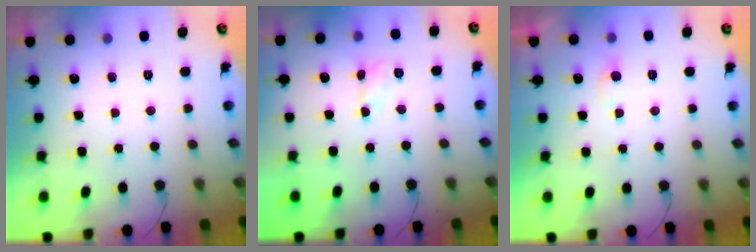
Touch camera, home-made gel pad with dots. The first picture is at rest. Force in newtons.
{"total": 2.8, "press": 2.8, "slide": 0.4}
{"total": 3.8, "press": 3.7, "slide": 0.4}